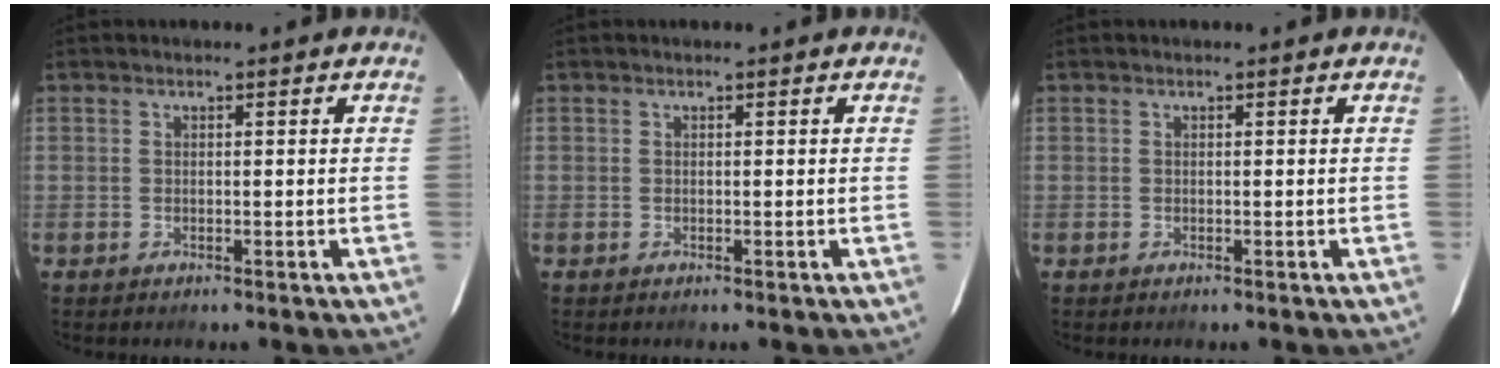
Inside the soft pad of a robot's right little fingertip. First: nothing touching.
{"total": 0.0}
{"total": 0.0}